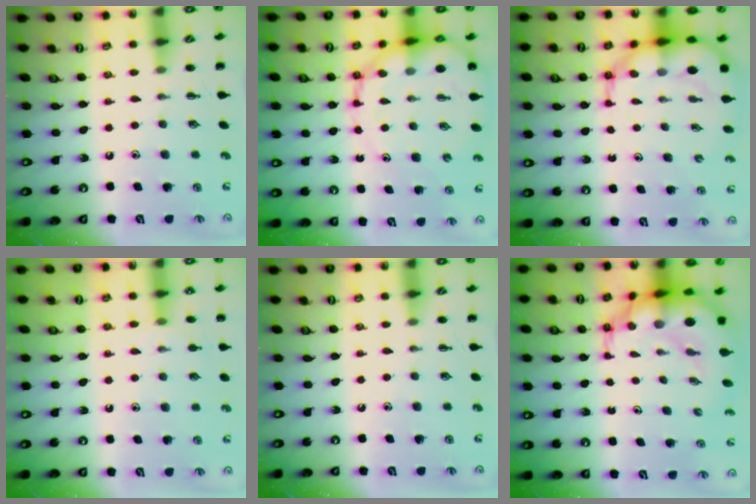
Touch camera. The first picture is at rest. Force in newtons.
{"total": 14.4, "press": 13.8, "slide": 4.2}
{"total": 10.7, "press": 10.3, "slide": 3.1}
{"total": 5.4, "press": 5.2, "slide": 1.5}
{"total": 0.0}
{"total": 12.4, "press": 12.0, "slide": 3.3}